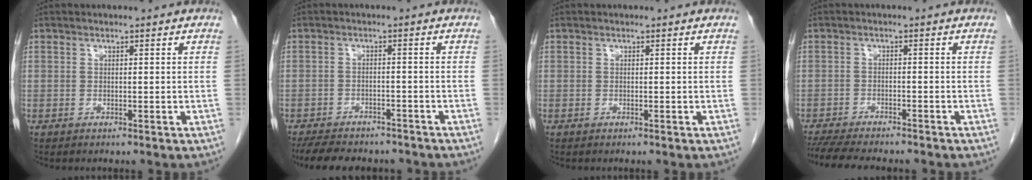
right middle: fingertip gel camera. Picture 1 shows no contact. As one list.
[{"total": 12.4, "force": [-10.6, 4.3, 4.8], "torque": [-0.094, -0.005, -0.142]}, {"total": 0.0}, {"total": 11.4, "force": [-10.0, 1.9, 5.1], "torque": [-0.078, -0.014, -0.146]}]